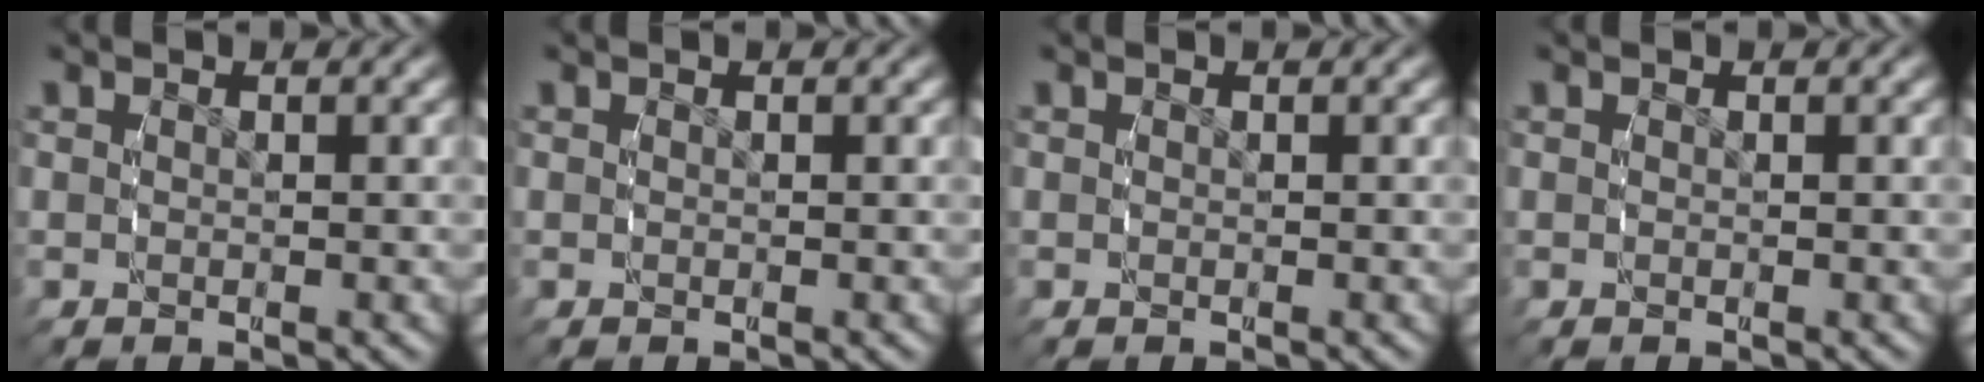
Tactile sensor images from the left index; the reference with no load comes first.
{"total": 0.0}
{"total": 0.0}
{"total": 0.0}